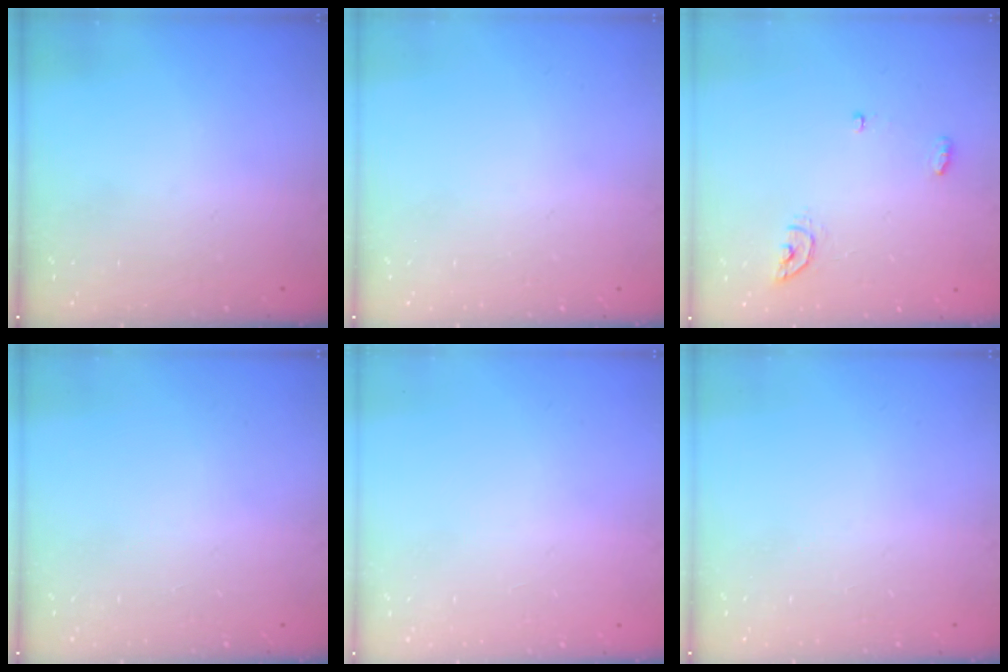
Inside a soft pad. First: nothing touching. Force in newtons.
{"total": 0.0}
{"total": 4.8, "press": 4.8, "slide": 0.4}
{"total": 0.0}
{"total": 1.1, "press": 0.8, "slide": 0.7}
{"total": 0.0}